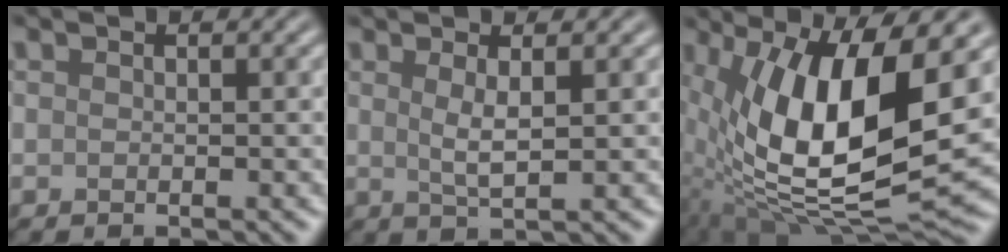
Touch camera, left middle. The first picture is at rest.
{"total": 2.1, "force": [0.7, 0.4, 2.0], "torque": [-0.035, 0.003, 0.017]}
{"total": 13.6, "force": [1.9, 5.0, 12.5], "torque": [-0.223, -0.007, 0.038]}